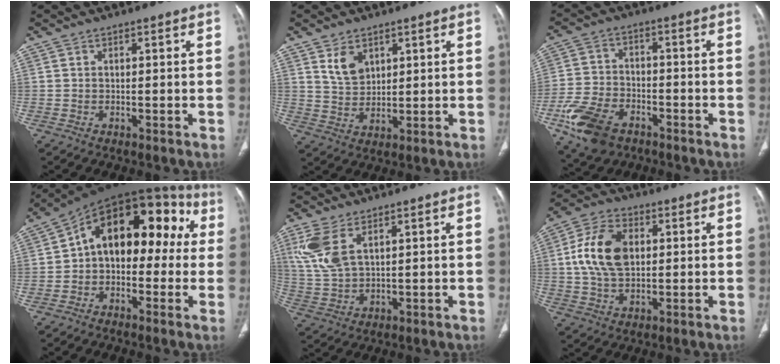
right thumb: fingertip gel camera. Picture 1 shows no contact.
{"total": 5.6, "force": [3.0, 3.6, 3.0], "torque": [-0.039, -0.021, 0.065]}
{"total": 12.2, "force": [-6.6, 7.5, 7.0], "torque": [-0.139, 0.018, -0.119]}
{"total": 18.1, "force": [1.6, 11.0, 14.3], "torque": [-0.157, 0.062, 0.009]}
{"total": 8.6, "force": [4.0, 4.0, 6.5], "torque": [-0.156, -0.005, 0.093]}
{"total": 12.5, "force": [1.8, 7.9, 9.5], "torque": [-0.177, 0.009, 0.032]}